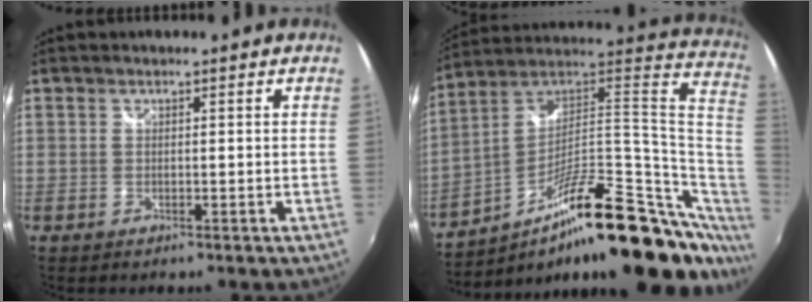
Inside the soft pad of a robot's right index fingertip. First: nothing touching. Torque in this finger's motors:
{"motor_torque": [0.91, -0.99, 0.31, 0.10]}